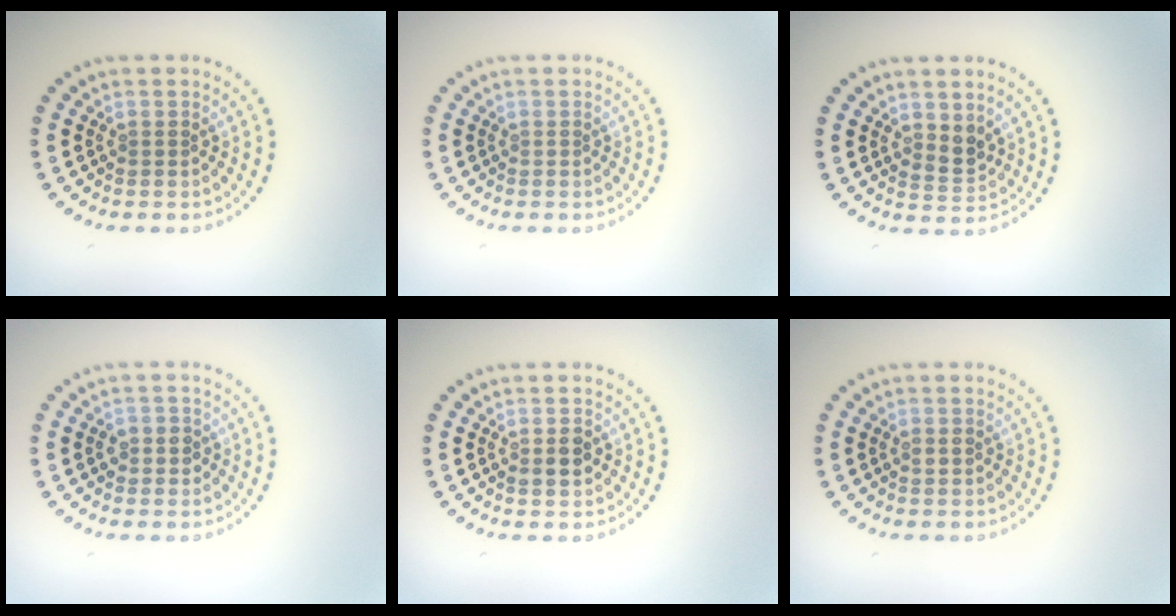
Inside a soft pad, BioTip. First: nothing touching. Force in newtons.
{"total": 0.0}
{"total": 2.0, "press": 1.7, "slide": 1.0}
{"total": 1.7, "press": 1.6, "slide": 0.6}
{"total": 1.7, "press": 1.7, "slide": 0.1}
{"total": 1.2, "press": 1.2, "slide": 0.0}